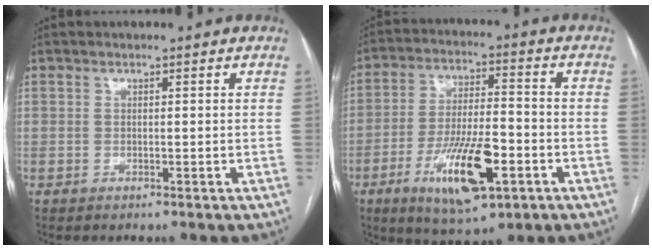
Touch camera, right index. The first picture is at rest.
{"total": 14.0, "force": [-5.7, 3.9, 12.2], "torque": [-0.227, -0.008, -0.089]}